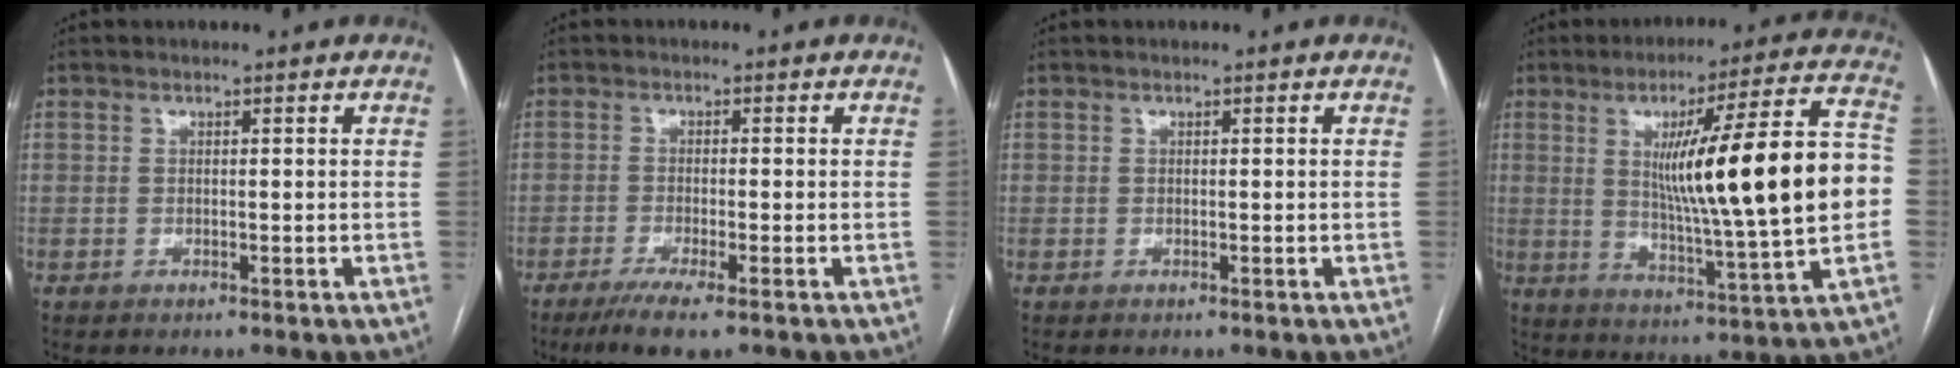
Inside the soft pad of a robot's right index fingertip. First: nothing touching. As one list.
[{"total": 5.9, "force": [-3.8, 0.3, 4.5], "torque": [-0.077, -0.016, -0.064]}, {"total": 0.0}, {"total": 22.3, "force": [1.3, 0.5, 22.3], "torque": [-0.323, 0.011, 0.015]}]